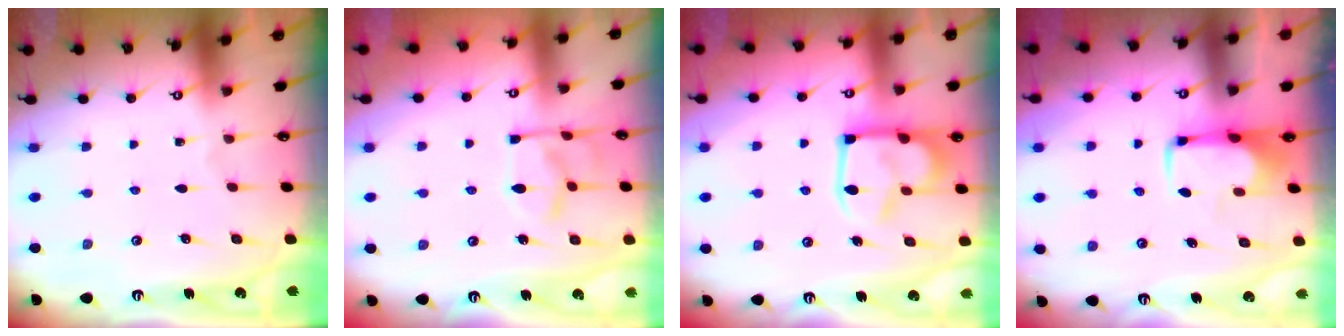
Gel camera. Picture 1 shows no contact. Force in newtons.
{"total": 4.2, "press": 4.1, "slide": 0.5}
{"total": 14.8, "press": 14.8, "slide": 0.8}
{"total": 1.6, "press": 1.5, "slide": 0.5}